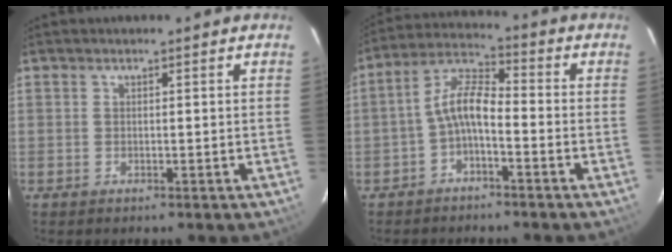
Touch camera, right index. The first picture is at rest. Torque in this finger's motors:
{"motor_torque": [1.40, -0.40, 0.60, 0.14]}